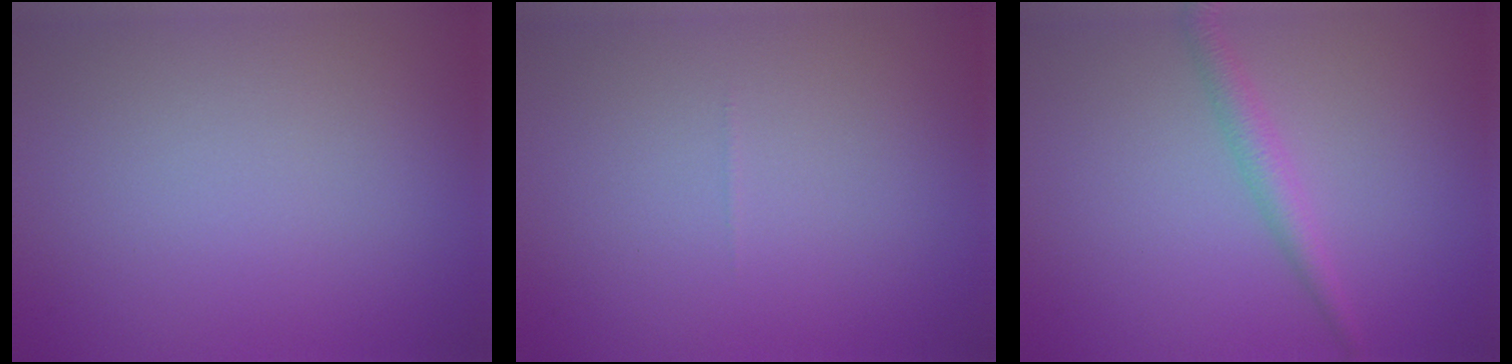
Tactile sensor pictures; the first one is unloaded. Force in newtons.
{"total": 0.0}
{"total": 2.1, "press": 2.1, "slide": 0.0}